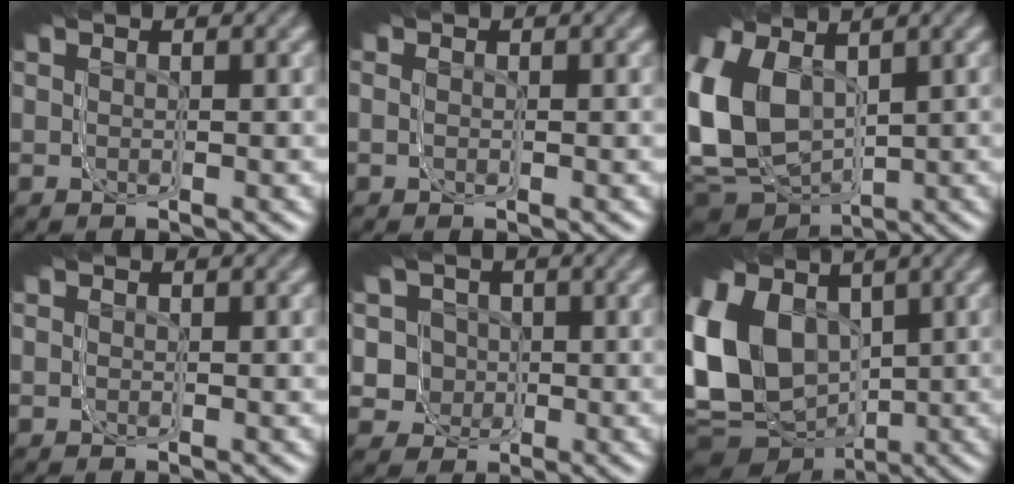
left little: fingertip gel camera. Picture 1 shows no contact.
{"total": 0.0}
{"total": 10.4, "force": [-1.7, 7.1, 7.3], "torque": [-0.127, -0.009, -0.028]}
{"total": 0.0}
{"total": 9.8, "force": [-0.4, 9.0, 3.8], "torque": [-0.085, -0.022, -0.015]}
{"total": 12.6, "force": [-1.7, 8.9, 8.8], "torque": [-0.152, -0.018, -0.031]}